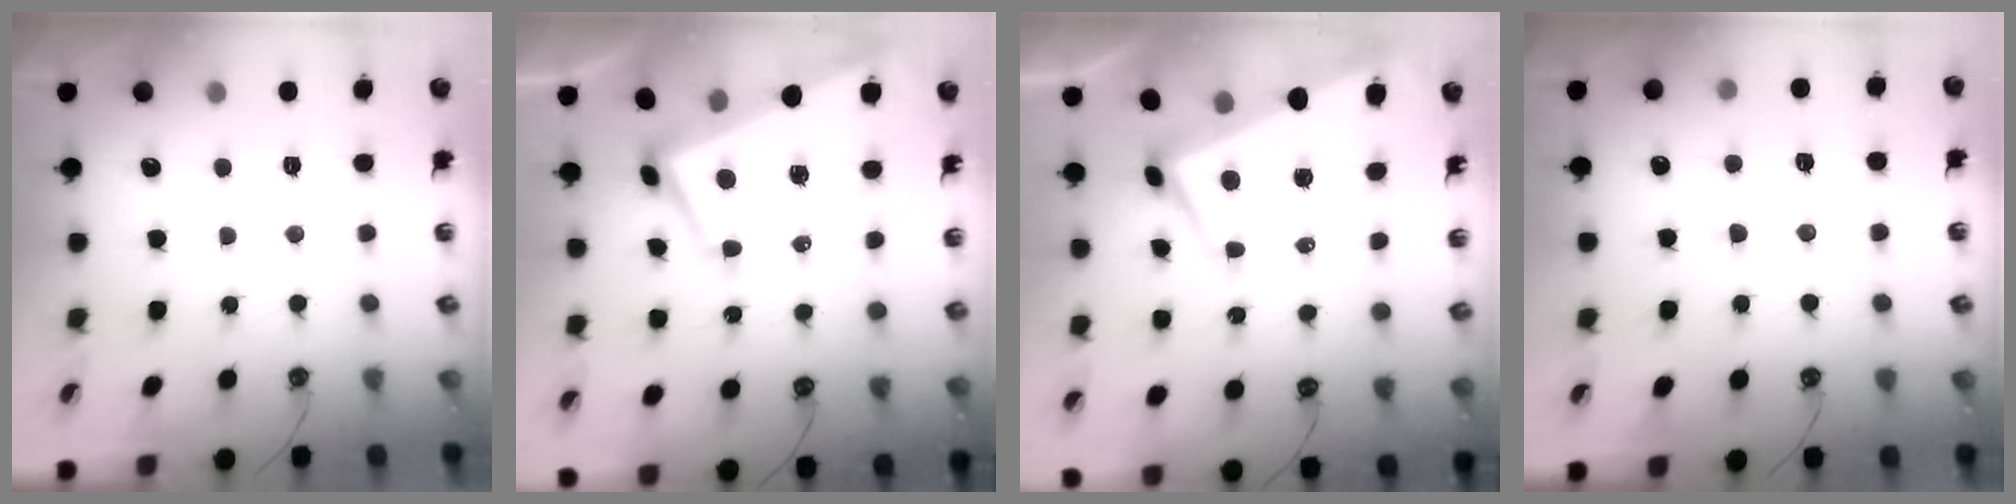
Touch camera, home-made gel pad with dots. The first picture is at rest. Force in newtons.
{"total": 1.4, "press": 0.9, "slide": 1.0}
{"total": 1.0, "press": 0.0, "slide": 1.0}
{"total": 2.1, "press": 2.1, "slide": 0.6}